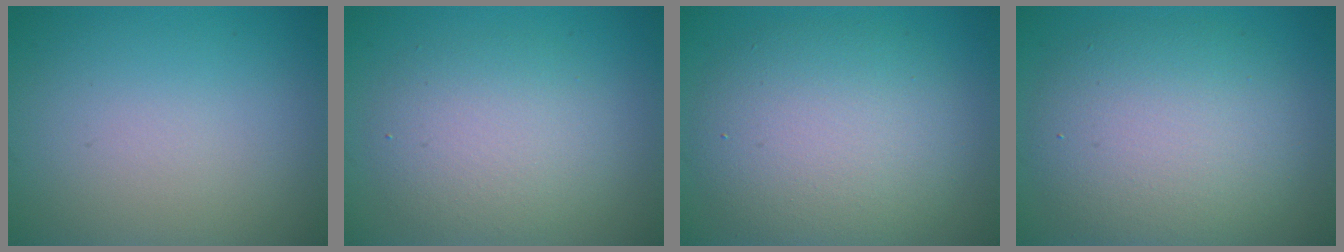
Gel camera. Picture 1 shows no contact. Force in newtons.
{"total": 4.4, "press": 4.4, "slide": 0.4}
{"total": 7.5, "press": 7.5, "slide": 0.4}
{"total": 7.6, "press": 7.5, "slide": 0.5}